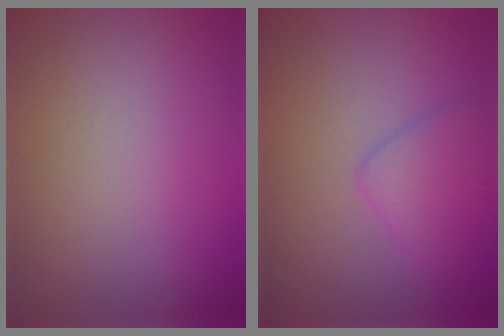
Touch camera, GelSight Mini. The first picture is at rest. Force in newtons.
{"total": 2.6, "press": 2.6, "slide": 0.0}